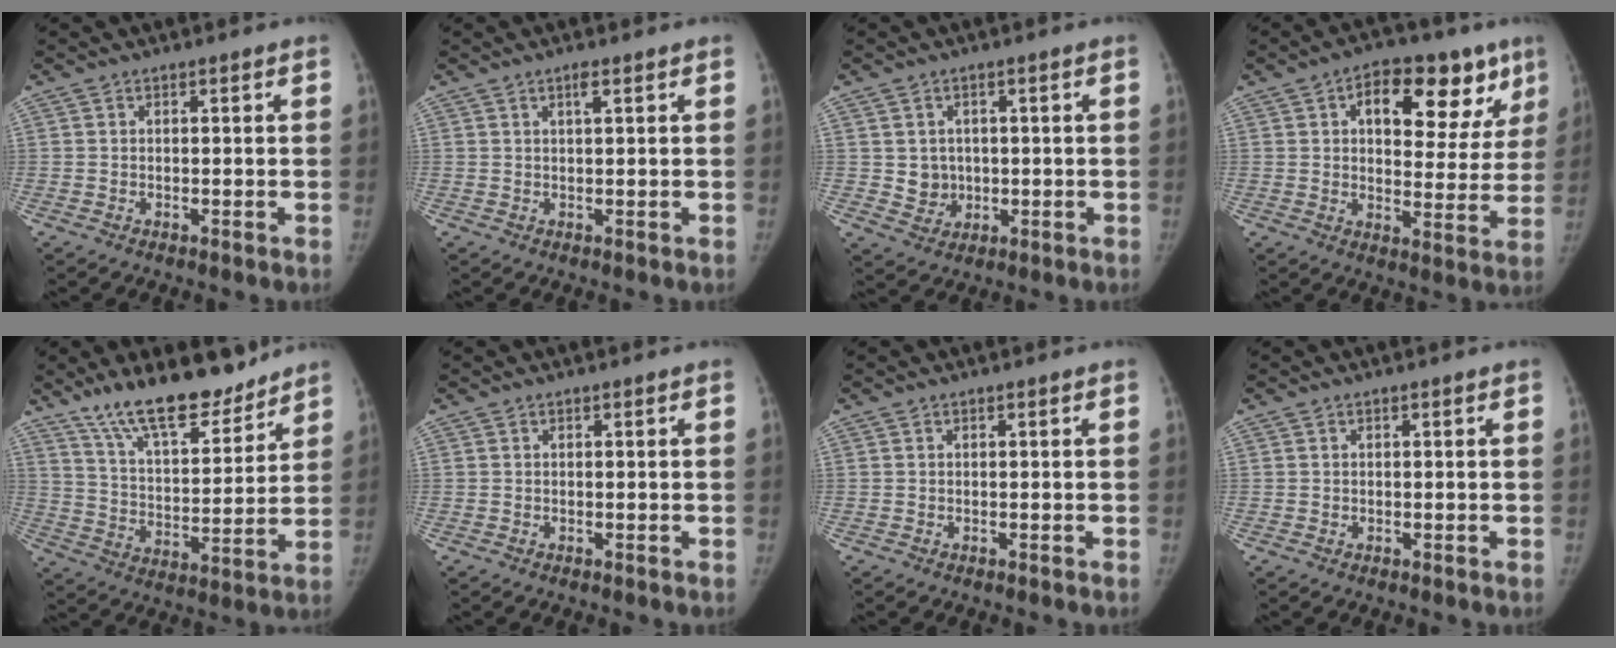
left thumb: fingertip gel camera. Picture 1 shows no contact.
{"total": 1.6, "force": [0.9, 0.3, 1.3], "torque": [-0.022, -0.001, 0.016]}
{"total": 4.6, "force": [0.3, 4.3, 1.7], "torque": [-0.007, -0.001, 0.015]}
{"total": 18.1, "force": [8.2, 9.6, 12.9], "torque": [-0.120, -0.006, 0.111]}
{"total": 17.0, "force": [13.5, 5.5, 8.9], "torque": [-0.112, -0.075, 0.234]}
{"total": 0.0}
{"total": 0.0}
{"total": 0.0}